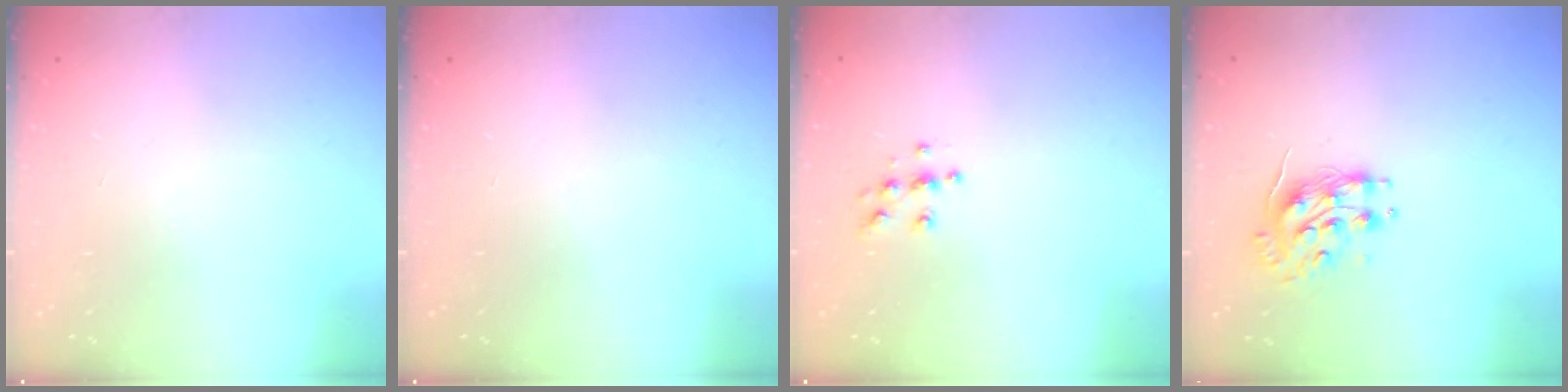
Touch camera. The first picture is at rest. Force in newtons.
{"total": 0.0}
{"total": 5.4, "press": 5.4, "slide": 0.1}
{"total": 8.5, "press": 8.4, "slide": 0.5}